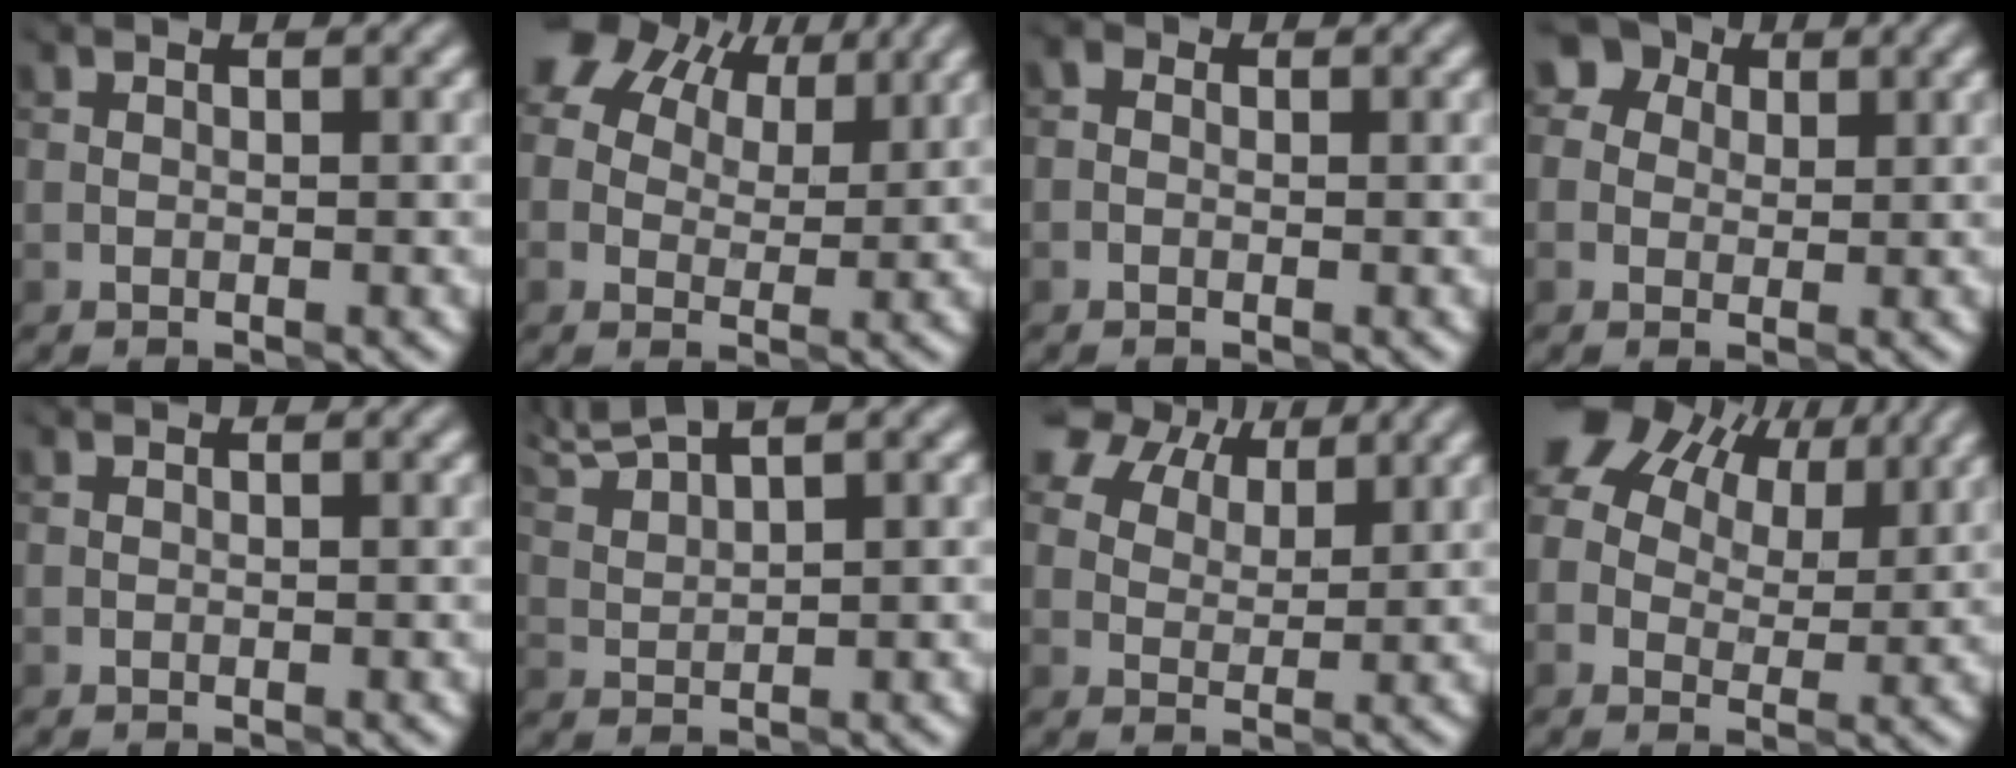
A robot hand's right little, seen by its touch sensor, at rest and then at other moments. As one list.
[{"total": 9.0, "force": [5.2, 5.3, 5.1], "torque": [-0.092, 0.027, 0.083]}, {"total": 0.5, "force": [-0.2, 0.5, 0.0], "torque": [0.002, -0.003, -0.011]}, {"total": 5.8, "force": [2.5, 4.9, 1.9], "torque": [-0.031, 0.027, 0.025]}, {"total": 0.0}, {"total": 4.2, "force": [3.7, 0.1, 1.8], "torque": [-0.055, 0.016, 0.080]}, {"total": 6.1, "force": [4.9, 2.9, 2.1], "torque": [-0.053, 0.009, 0.094]}, {"total": 11.4, "force": [5.8, 6.7, 7.1], "torque": [-0.126, 0.035, 0.087]}]